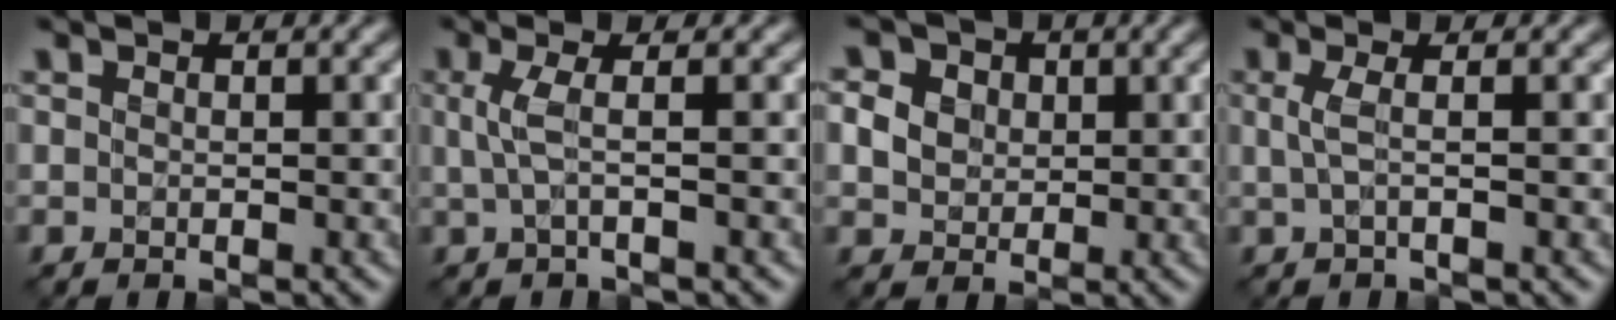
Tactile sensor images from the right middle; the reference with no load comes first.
{"total": 2.3, "force": [0.2, 0.6, 2.2], "torque": [-0.048, 0.002, 0.000]}
{"total": 5.8, "force": [2.2, 4.7, 2.6], "torque": [-0.055, 0.020, 0.029]}
{"total": 1.9, "force": [0.1, 0.6, 1.8], "torque": [-0.035, 0.001, -0.001]}